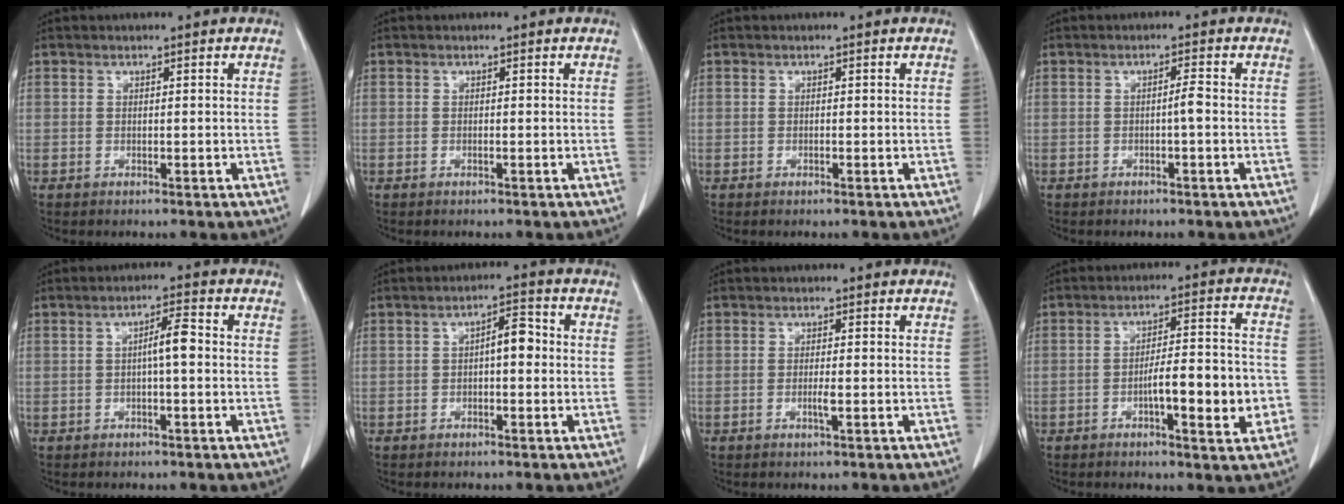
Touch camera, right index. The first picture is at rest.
{"total": 0.0}
{"total": 0.0}
{"total": 1.6, "force": [-0.4, 0.0, 1.6], "torque": [-0.022, 0.004, -0.006]}
{"total": 3.6, "force": [-0.1, 0.5, 3.6], "torque": [-0.056, 0.012, -0.002]}
{"total": 3.7, "force": [0.0, 1.1, 3.5], "torque": [-0.052, 0.018, -0.001]}
{"total": 1.6, "force": [-0.5, 0.0, 1.5], "torque": [-0.027, 0.000, -0.008]}
{"total": 10.4, "force": [-3.1, 1.9, 9.8], "torque": [-0.145, 0.016, -0.043]}